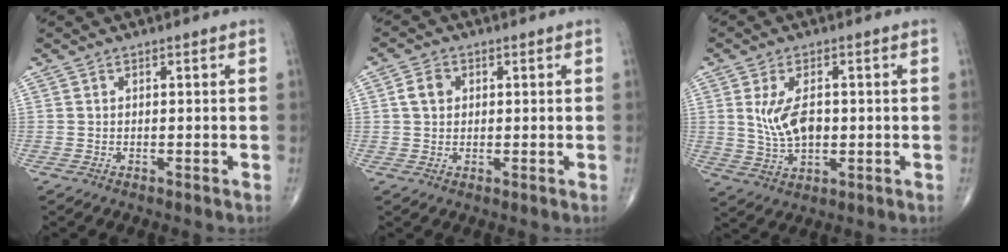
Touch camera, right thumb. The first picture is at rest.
{"total": 3.4, "force": [0.7, 2.7, 1.9], "torque": [-0.030, 0.005, 0.010]}
{"total": 8.0, "force": [0.8, 4.4, 6.6], "torque": [-0.118, -0.004, 0.024]}